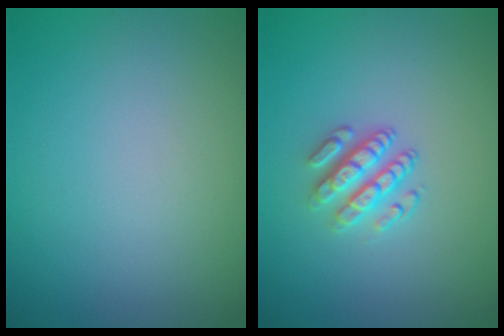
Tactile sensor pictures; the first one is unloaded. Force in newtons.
{"total": 2.9, "press": 2.5, "slide": 1.4}